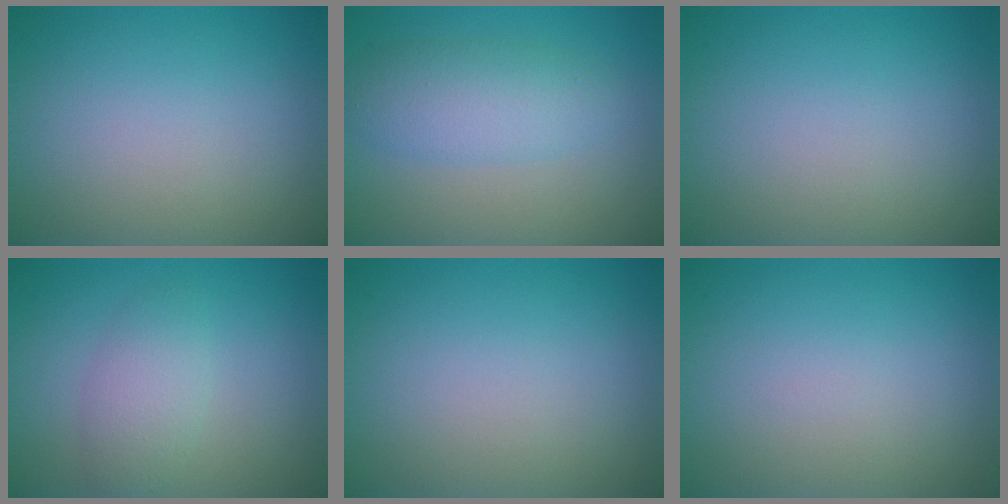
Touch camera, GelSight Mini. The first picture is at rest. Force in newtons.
{"total": 4.0, "press": 4.0, "slide": 0.1}
{"total": 0.0}
{"total": 2.7, "press": 2.7, "slide": 0.1}
{"total": 0.0}
{"total": 0.0}